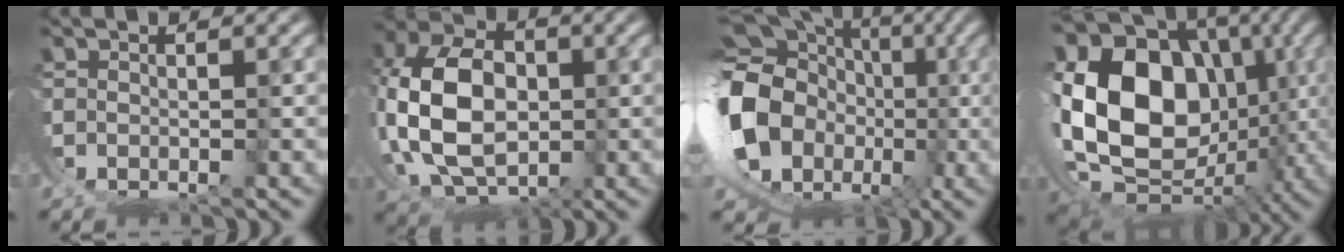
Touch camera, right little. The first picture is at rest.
{"total": 11.8, "force": [-0.9, 8.5, 8.1], "torque": [-0.196, -0.052, 0.009]}
{"total": 17.3, "force": [-2.0, 13.8, 10.4], "torque": [-0.239, -0.055, -0.027]}
{"total": 22.8, "force": [-1.9, 17.2, 14.9], "torque": [-0.311, -0.081, -0.001]}